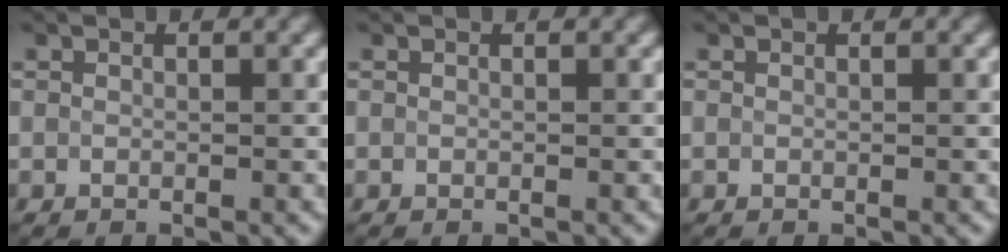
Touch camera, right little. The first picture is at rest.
{"total": 0.0}
{"total": 0.0}